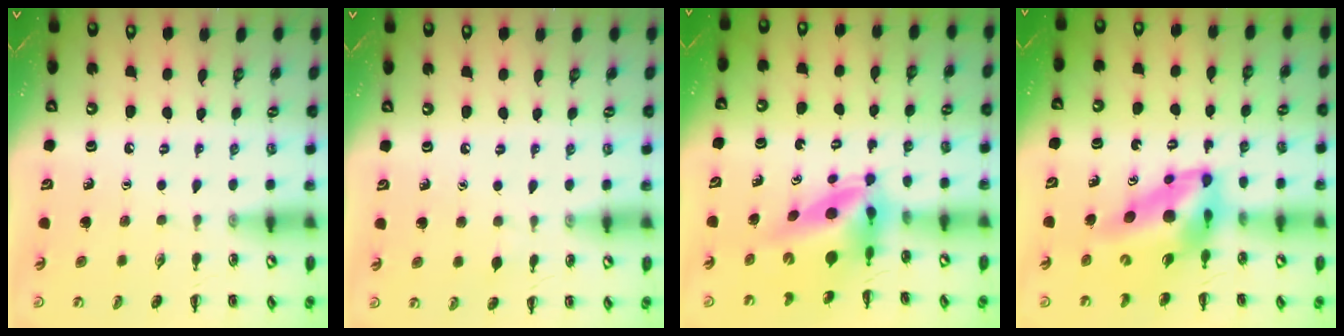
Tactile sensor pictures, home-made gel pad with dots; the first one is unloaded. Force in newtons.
{"total": 3.3, "press": 3.1, "slide": 1.3}
{"total": 5.4, "press": 5.1, "slide": 1.9}
{"total": 11.4, "press": 10.8, "slide": 3.9}